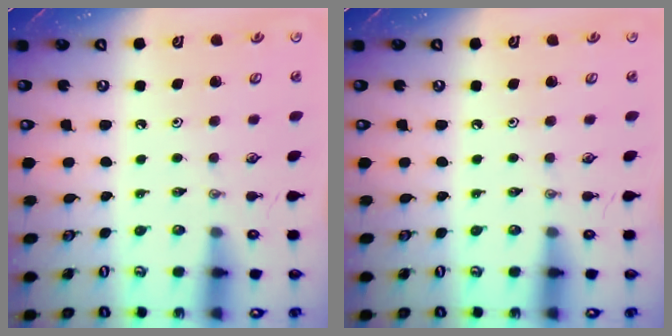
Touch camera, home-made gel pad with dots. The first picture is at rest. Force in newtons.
{"total": 0.0}